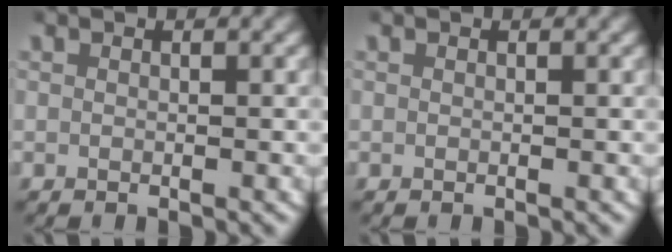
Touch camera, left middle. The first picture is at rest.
{"total": 0.0}